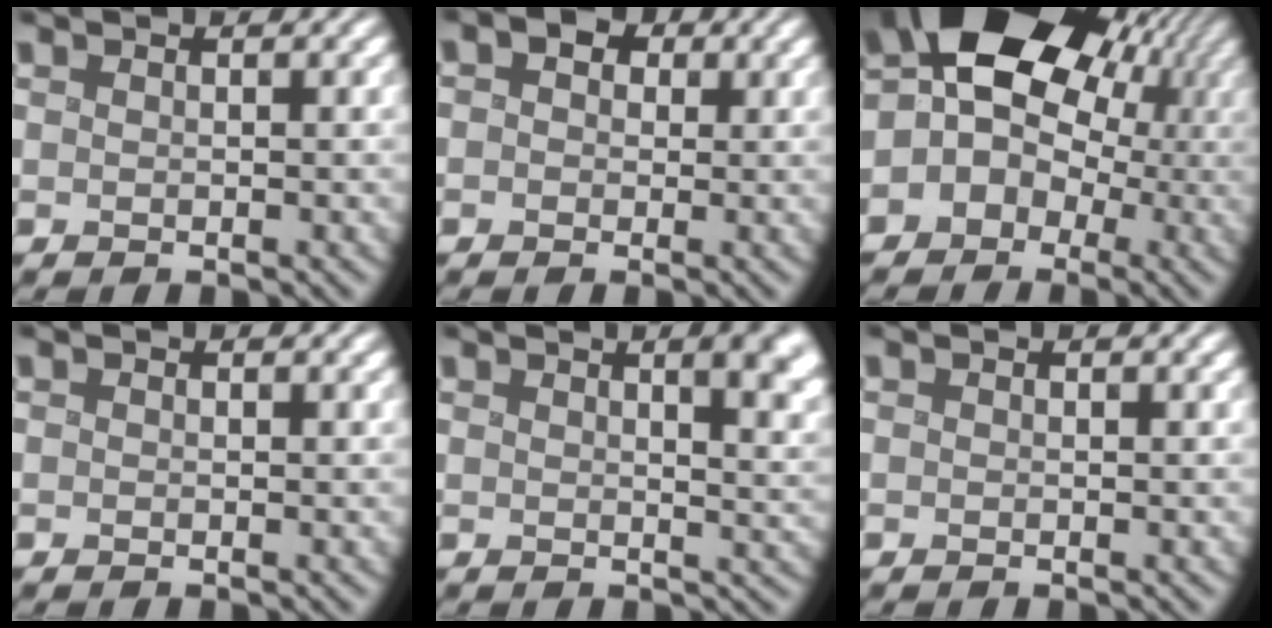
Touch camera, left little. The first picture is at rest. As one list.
[{"total": 4.7, "force": [1.5, 3.4, 2.8], "torque": [-0.046, 0.024, -0.009]}, {"total": 17.4, "force": [3.7, 14.8, 8.4], "torque": [-0.157, 0.050, 0.009]}, {"total": 0.0}, {"total": 5.8, "force": [2.9, 2.7, 4.3], "torque": [-0.053, -0.006, 0.056]}, {"total": 0.0}]